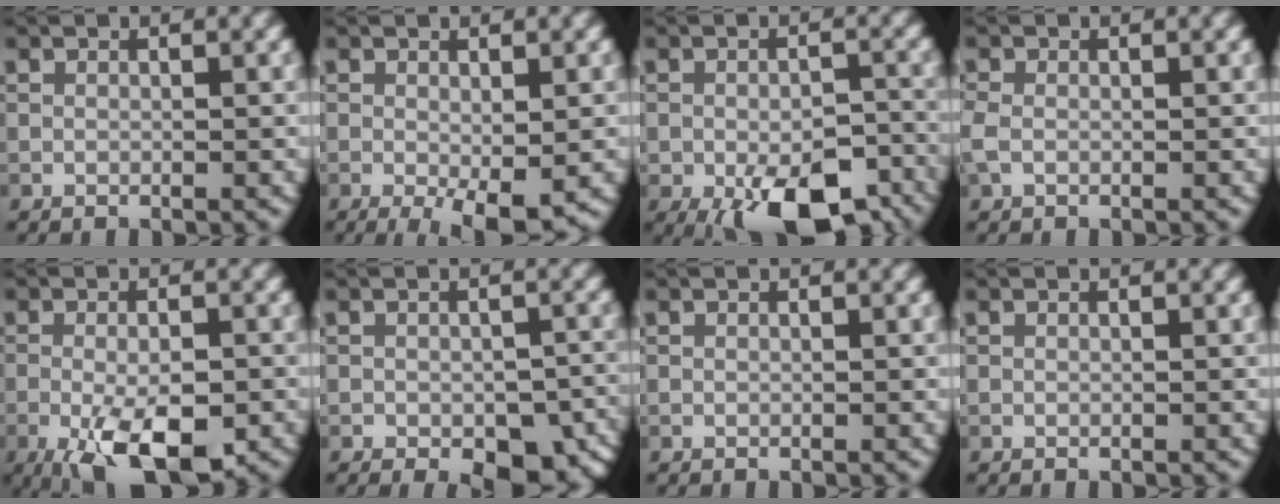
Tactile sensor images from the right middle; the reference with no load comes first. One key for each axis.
{"total": 3.6, "fx": -1.1, "fy": 0.9, "fz": 3.3, "tx": -0.052, "ty": -0.014, "tz": -0.013}
{"total": 11.0, "fx": -6.0, "fy": 5.0, "fz": 7.7, "tx": -0.132, "ty": -0.034, "tz": -0.078}
{"total": 1.5, "fx": -0.4, "fy": 1.1, "fz": 1.0, "tx": -0.027, "ty": 0.001, "tz": -0.014}
{"total": 8.5, "fx": -3.7, "fy": 3.2, "fz": 7.0, "tx": -0.121, "ty": -0.012, "tz": -0.057}
{"total": 7.0, "fx": -3.5, "fy": 3.6, "fz": 4.9, "tx": -0.057, "ty": -0.020, "tz": -0.035}
{"total": 0.0}
{"total": 0.0}